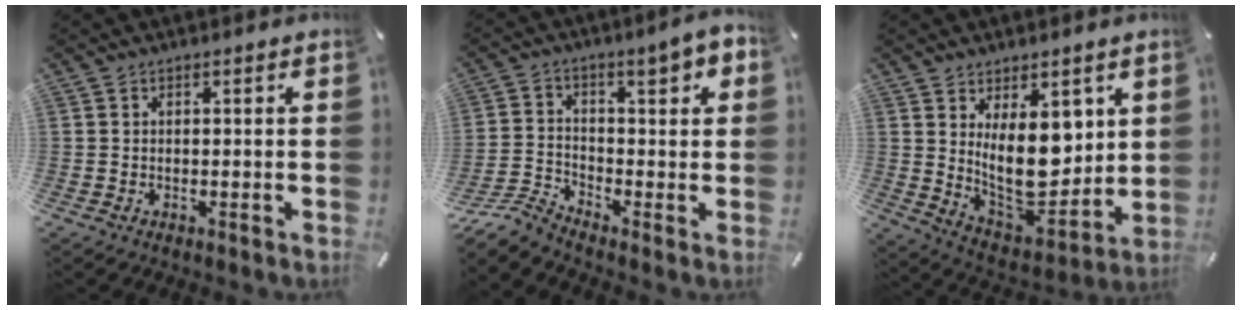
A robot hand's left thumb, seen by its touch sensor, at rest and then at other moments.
{"total": 8.0, "force": [-4.6, 3.4, 5.6], "torque": [-0.108, 0.018, -0.091]}
{"total": 14.5, "force": [4.8, 8.0, 11.0], "torque": [-0.172, -0.052, 0.089]}